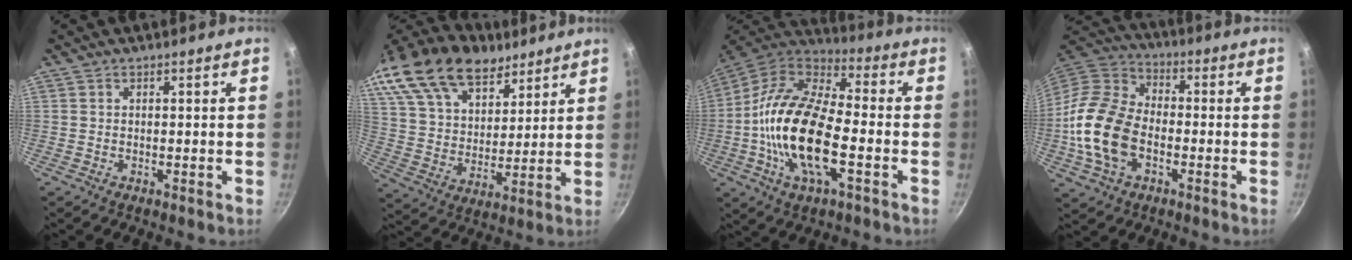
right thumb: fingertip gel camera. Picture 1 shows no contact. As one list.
[{"total": 28.1, "force": [19.1, 15.6, 13.4], "torque": [-0.268, -0.019, 0.344]}, {"total": 21.3, "force": [-4.2, 9.5, 18.6], "torque": [-0.349, 0.030, -0.094]}, {"total": 17.5, "force": [-3.8, 11.6, 12.5], "torque": [-0.230, 0.029, -0.086]}]